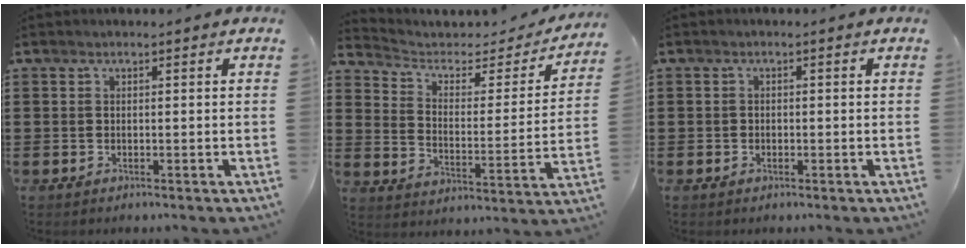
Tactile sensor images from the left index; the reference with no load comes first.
{"total": 3.7, "force": [2.8, 1.9, 1.4], "torque": [-0.047, -0.018, 0.041]}
{"total": 0.7, "force": [-0.3, 0.7, 0.0], "torque": [-0.004, 0.003, -0.007]}